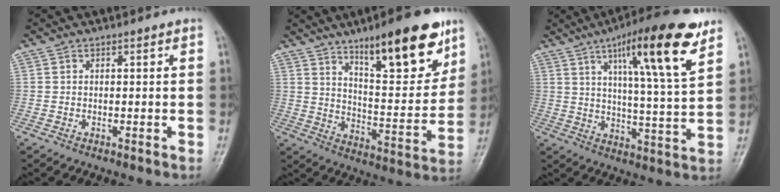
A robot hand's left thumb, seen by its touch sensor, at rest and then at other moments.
{"total": 19.0, "force": [11.8, 5.7, 13.8], "torque": [-0.162, -0.066, 0.189]}
{"total": 18.2, "force": [9.7, 3.0, 15.1], "torque": [-0.221, -0.038, 0.150]}